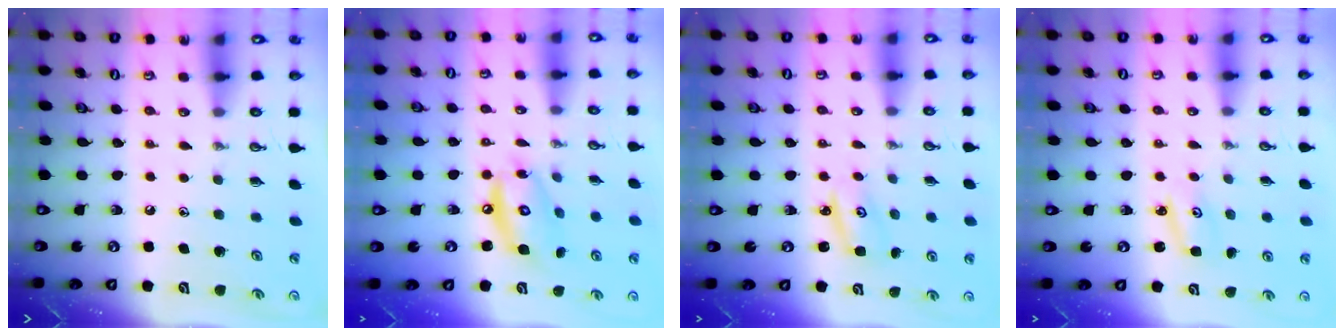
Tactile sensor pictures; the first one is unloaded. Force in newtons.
{"total": 11.5, "press": 11.5, "slide": 0.8}
{"total": 2.8, "press": 2.8, "slide": 0.2}
{"total": 4.0, "press": 3.9, "slide": 0.2}